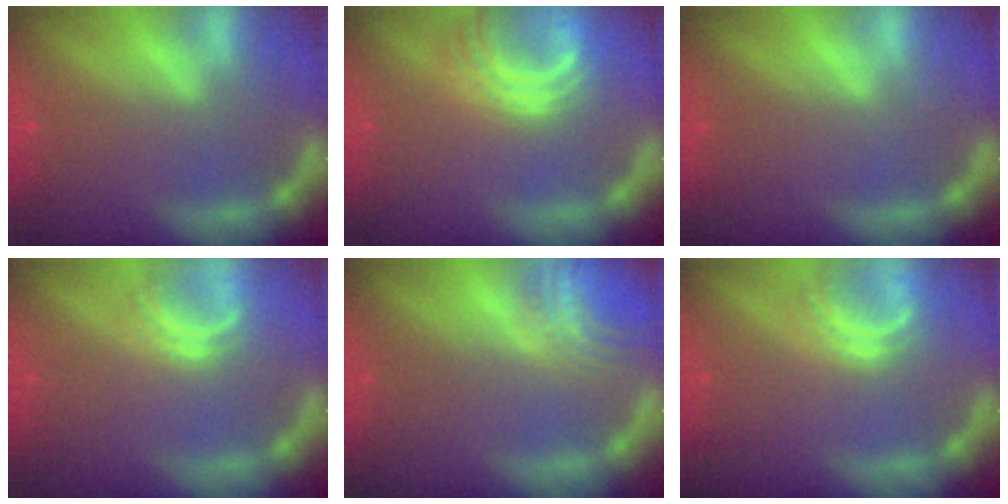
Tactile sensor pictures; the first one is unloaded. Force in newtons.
{"total": 6.0}
{"total": 0.0}
{"total": 2.5}
{"total": 4.5}
{"total": 3.0}